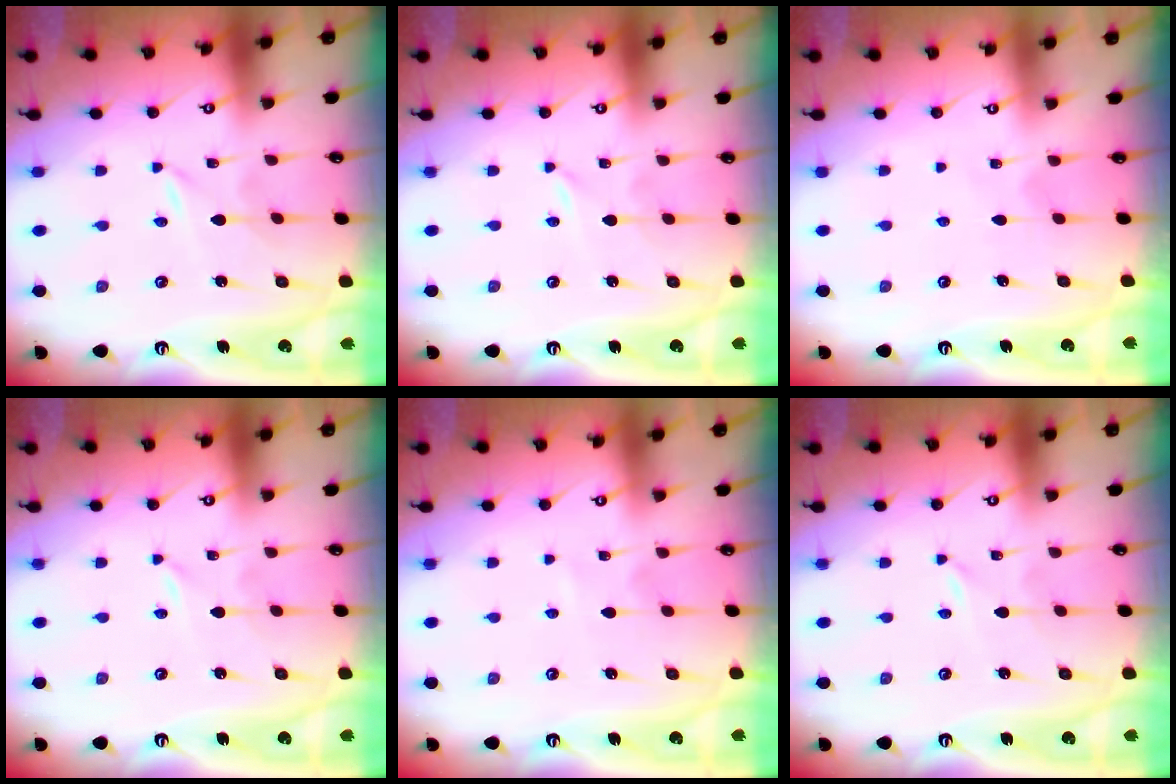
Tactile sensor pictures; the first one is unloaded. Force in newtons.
{"total": 0.0}
{"total": 3.2, "press": 3.2, "slide": 0.3}
{"total": 0.0}
{"total": 2.1, "press": 2.1, "slide": 0.2}
{"total": 0.0}